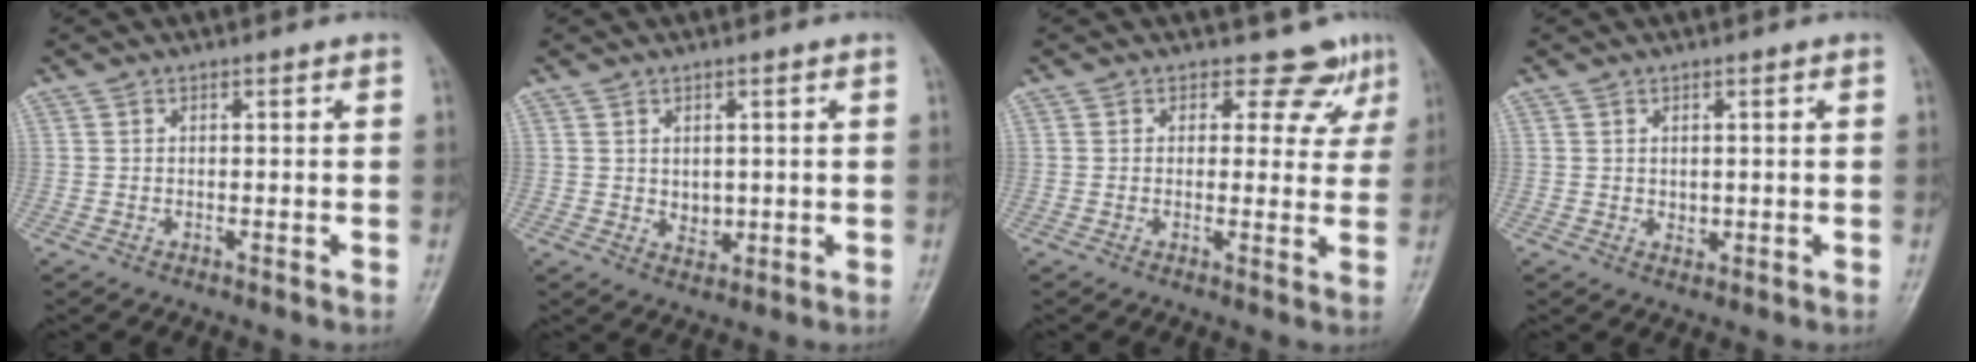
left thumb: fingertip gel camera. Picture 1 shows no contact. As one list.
[{"total": 3.0, "force": [0.4, 2.3, 1.9], "torque": [-0.018, -0.008, 0.013]}, {"total": 5.6, "force": [4.0, 3.7, 1.2], "torque": [0.019, -0.025, 0.036]}, {"total": 1.6, "force": [0.2, 1.3, 1.0], "torque": [-0.010, -0.003, 0.007]}]